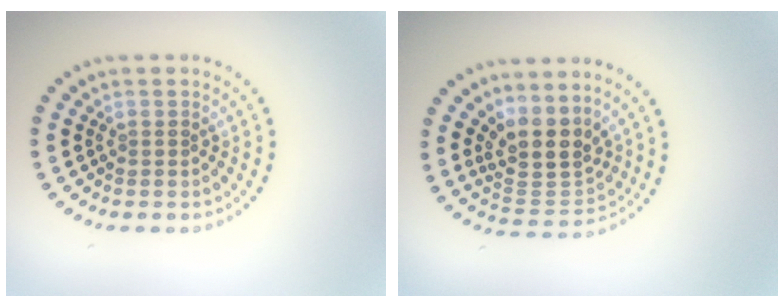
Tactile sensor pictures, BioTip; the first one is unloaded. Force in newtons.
{"total": 4.3, "press": 3.6, "slide": 2.3}